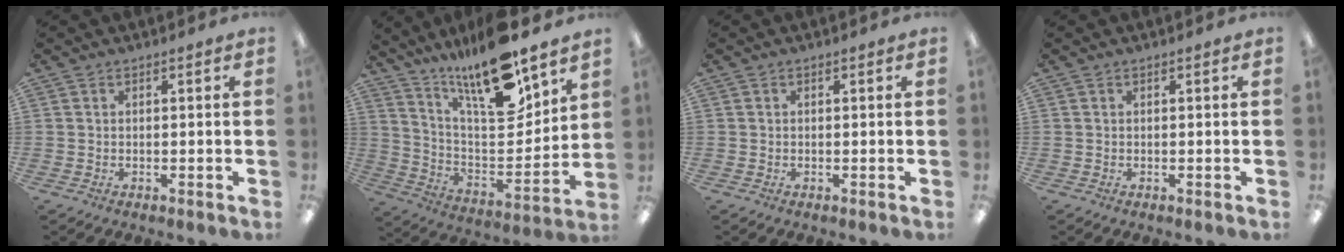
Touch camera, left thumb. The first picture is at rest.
{"total": 18.7, "force": [14.7, 4.6, 10.7], "torque": [-0.190, -0.108, 0.250]}
{"total": 0.0}
{"total": 0.0}